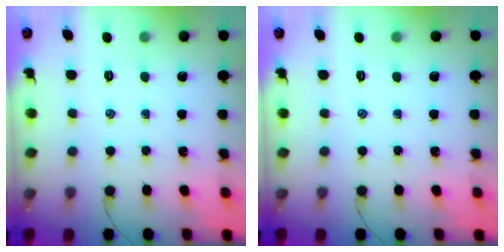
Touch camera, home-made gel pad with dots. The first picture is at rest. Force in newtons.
{"total": 0.0}